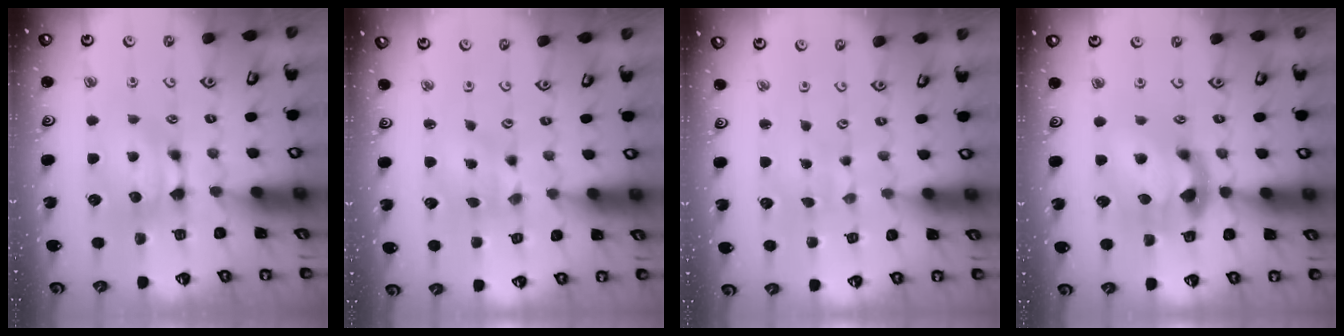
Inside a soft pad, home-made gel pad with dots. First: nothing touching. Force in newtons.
{"total": 2.7, "press": 2.4, "slide": 1.1}
{"total": 5.7, "press": 5.7, "slide": 0.3}
{"total": 4.7, "press": 4.1, "slide": 2.1}